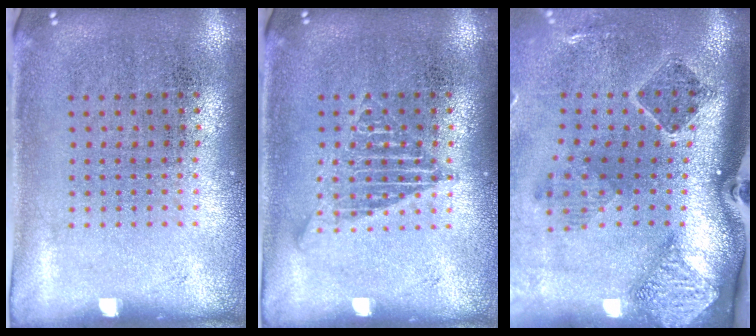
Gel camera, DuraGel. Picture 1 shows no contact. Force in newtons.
{"total": 1.7, "press": 1.7, "slide": 0.1}
{"total": 2.3, "press": 1.7, "slide": 1.5}